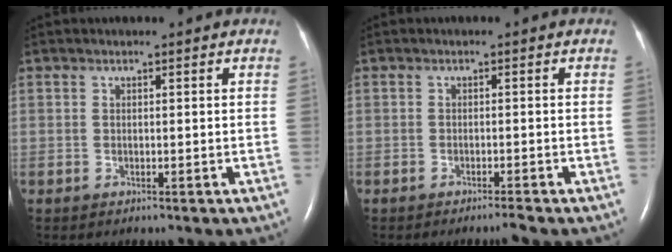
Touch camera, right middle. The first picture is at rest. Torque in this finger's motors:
{"motor_torque": [-0.21, -0.04, 0.04, 0.02]}